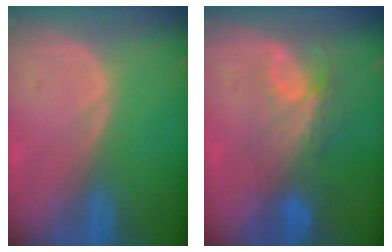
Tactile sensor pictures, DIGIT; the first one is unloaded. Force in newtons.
{"total": 7.6, "press": 6.6, "slide": 3.7}